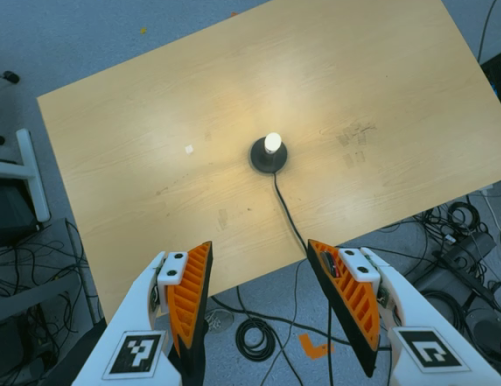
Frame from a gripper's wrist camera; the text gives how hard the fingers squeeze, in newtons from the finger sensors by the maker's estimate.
{"total": 0.0}